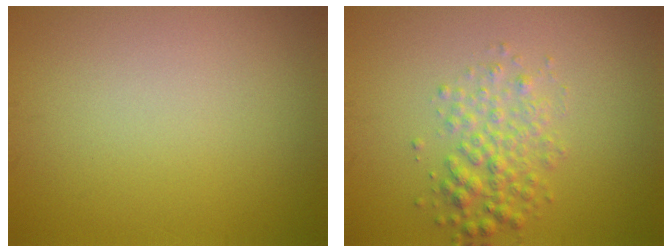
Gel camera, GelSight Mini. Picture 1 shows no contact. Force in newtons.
{"total": 3.0, "press": 3.0, "slide": 0.1}